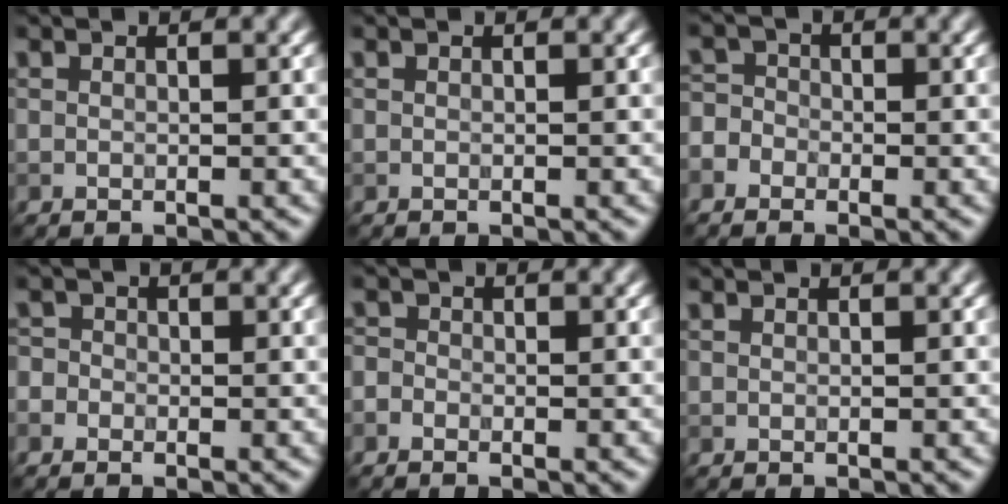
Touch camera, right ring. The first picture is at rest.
{"total": 0.0}
{"total": 2.6, "force": [-1.4, 2.1, 0.7], "torque": [-0.002, 0.010, -0.038]}
{"total": 1.4, "force": [-0.4, 1.3, 0.4], "torque": [0.003, 0.006, -0.016]}
{"total": 1.0, "force": [-0.6, 0.8, 0.3], "torque": [-0.005, -0.003, -0.017]}
{"total": 0.0}